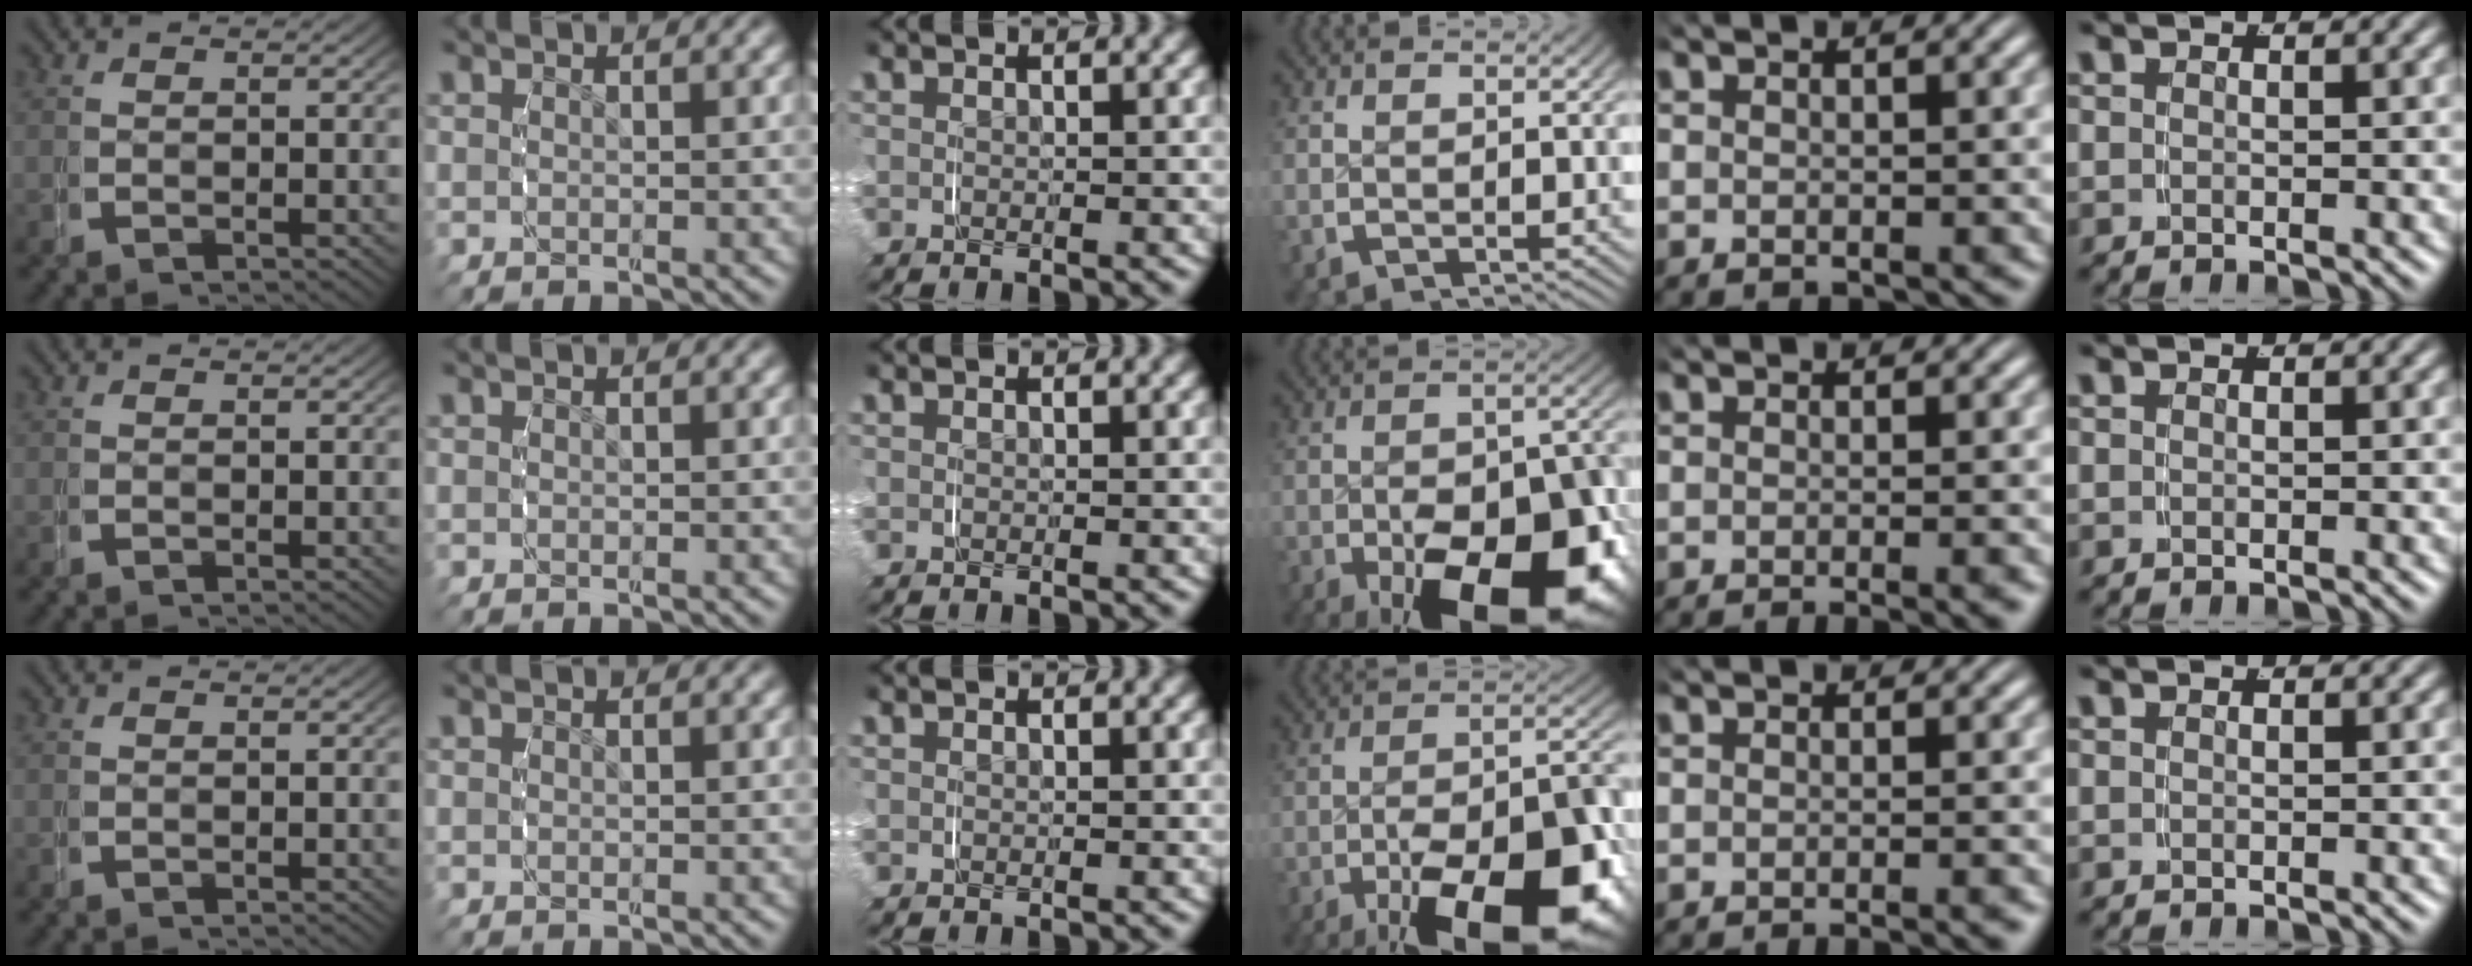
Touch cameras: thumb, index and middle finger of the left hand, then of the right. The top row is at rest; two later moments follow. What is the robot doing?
{"motion": "grasp_and_lifting", "object": "key"}